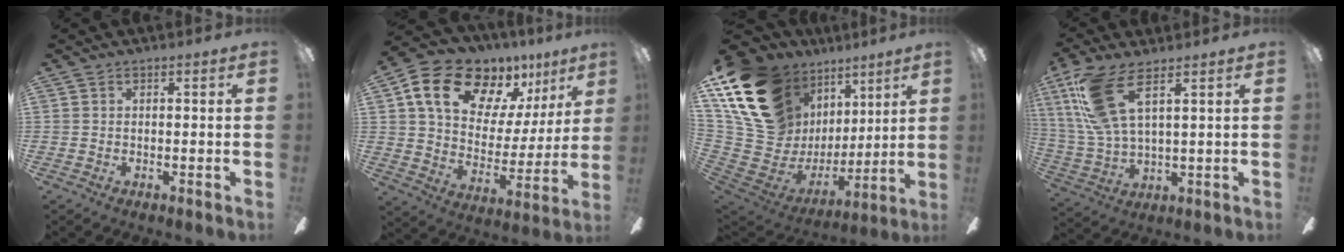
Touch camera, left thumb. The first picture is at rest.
{"total": 18.5, "force": [12.3, 10.5, 9.1], "torque": [-0.156, -0.070, 0.221]}
{"total": 20.6, "force": [11.7, 13.4, 10.4], "torque": [-0.244, -0.078, 0.242]}
{"total": 14.7, "force": [7.6, 5.1, 11.5], "torque": [-0.252, -0.019, 0.138]}